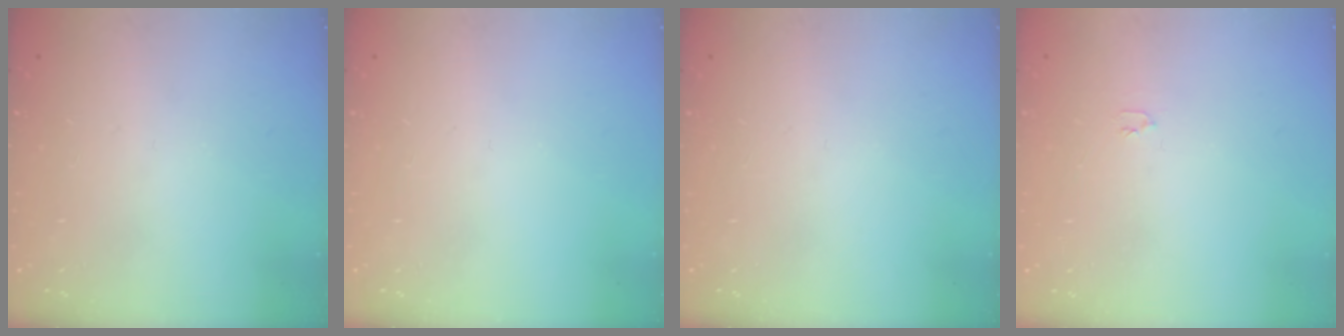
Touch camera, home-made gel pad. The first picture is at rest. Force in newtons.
{"total": 0.0}
{"total": 0.0}
{"total": 2.9, "press": 2.9, "slide": 0.4}